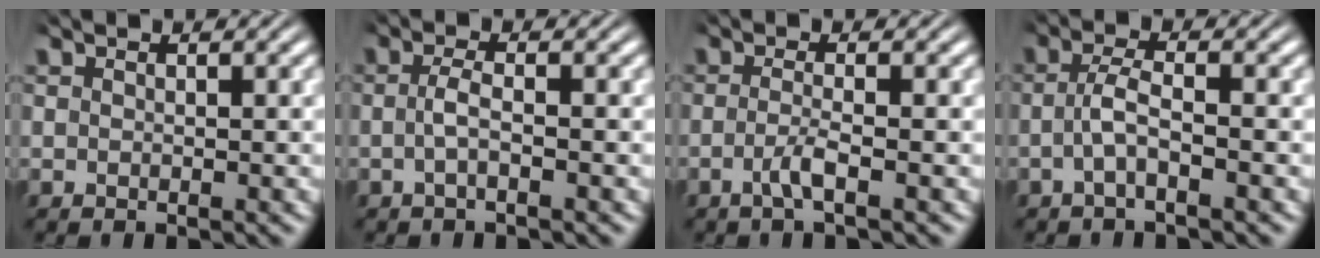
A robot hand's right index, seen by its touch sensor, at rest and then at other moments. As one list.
[{"total": 1.7, "force": [-0.8, -0.1, 1.5], "torque": [-0.036, -0.004, -0.013]}, {"total": 1.9, "force": [-1.2, -0.4, 1.5], "torque": [-0.033, -0.012, -0.018]}, {"total": 2.4, "force": [-1.4, 0.2, 1.9], "torque": [-0.046, -0.004, -0.023]}]